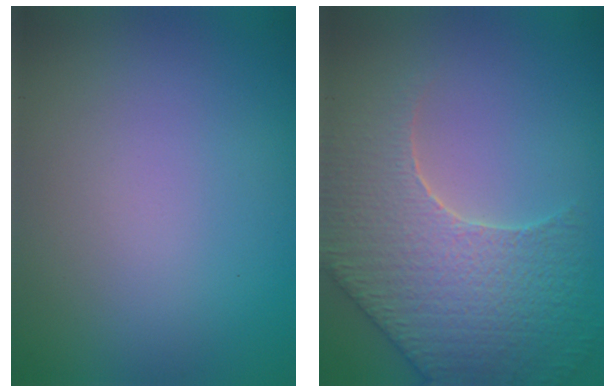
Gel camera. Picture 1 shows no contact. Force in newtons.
{"total": 7.3, "press": 6.0, "slide": 4.1}